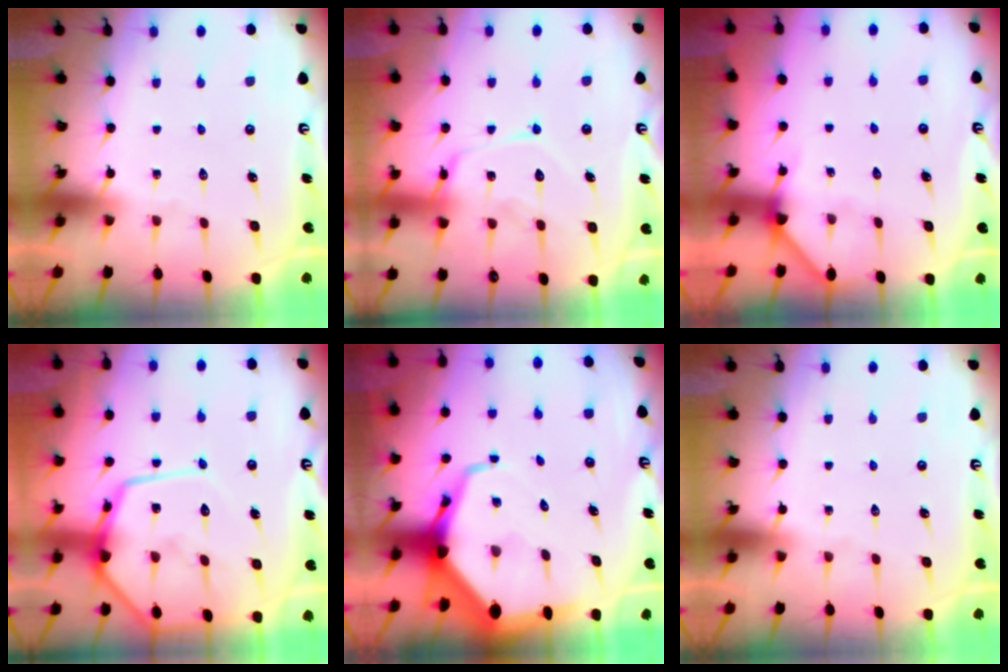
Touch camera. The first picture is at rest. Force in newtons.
{"total": 15.0, "press": 15.0, "slide": 1.1}
{"total": 3.9, "press": 3.9, "slide": 0.3}
{"total": 16.9, "press": 16.8, "slide": 1.7}
{"total": 11.2, "press": 11.1, "slide": 1.2}
{"total": 0.0}